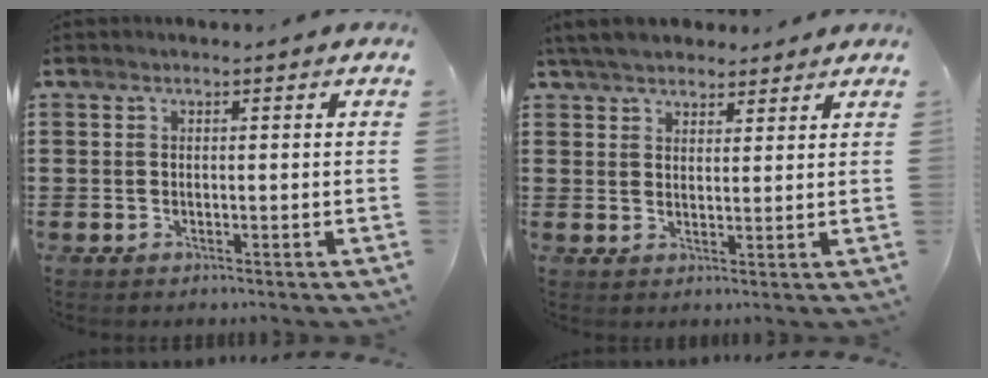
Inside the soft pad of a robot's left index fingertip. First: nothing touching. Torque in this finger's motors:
{"motor_torque": [0.40, -1.29, 0.03, -0.01]}